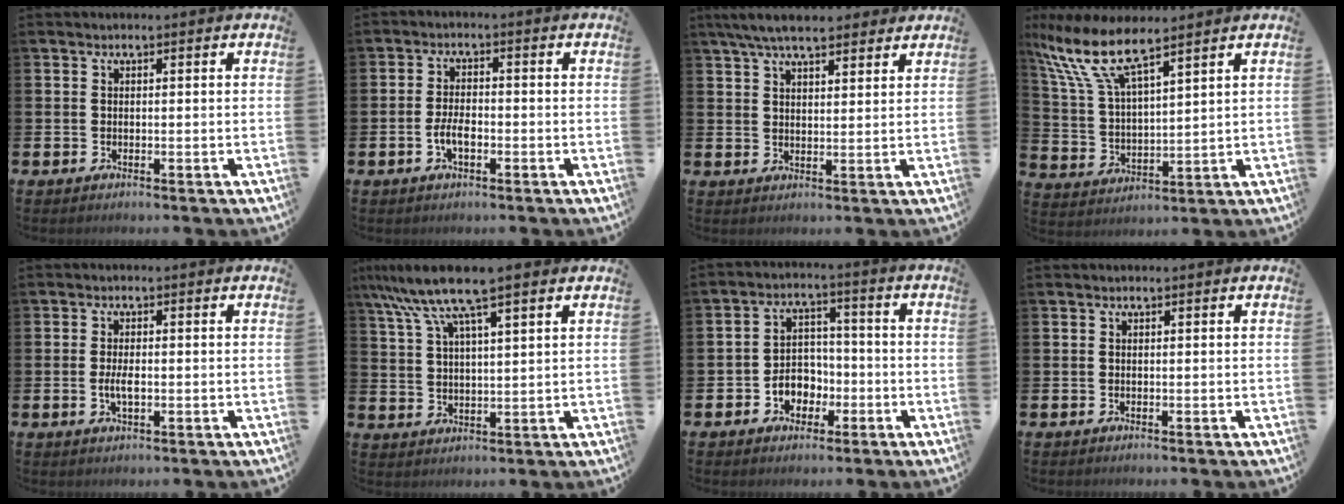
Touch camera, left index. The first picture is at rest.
{"total": 3.2, "force": [-1.0, 1.5, 2.6], "torque": [-0.048, 0.005, -0.018]}
{"total": 6.4, "force": [5.7, 1.5, 2.5], "torque": [-0.063, -0.012, 0.106]}
{"total": 9.9, "force": [8.0, 2.5, 5.3], "torque": [-0.141, -0.027, 0.142]}
{"total": 2.7, "force": [-0.4, 1.2, 2.4], "torque": [-0.036, -0.002, -0.009]}
{"total": 9.4, "force": [7.2, 1.2, 6.0], "torque": [-0.141, -0.014, 0.131]}
{"total": 4.4, "force": [-1.7, 3.8, 1.5], "torque": [-0.030, 0.003, -0.040]}
{"total": 0.0}